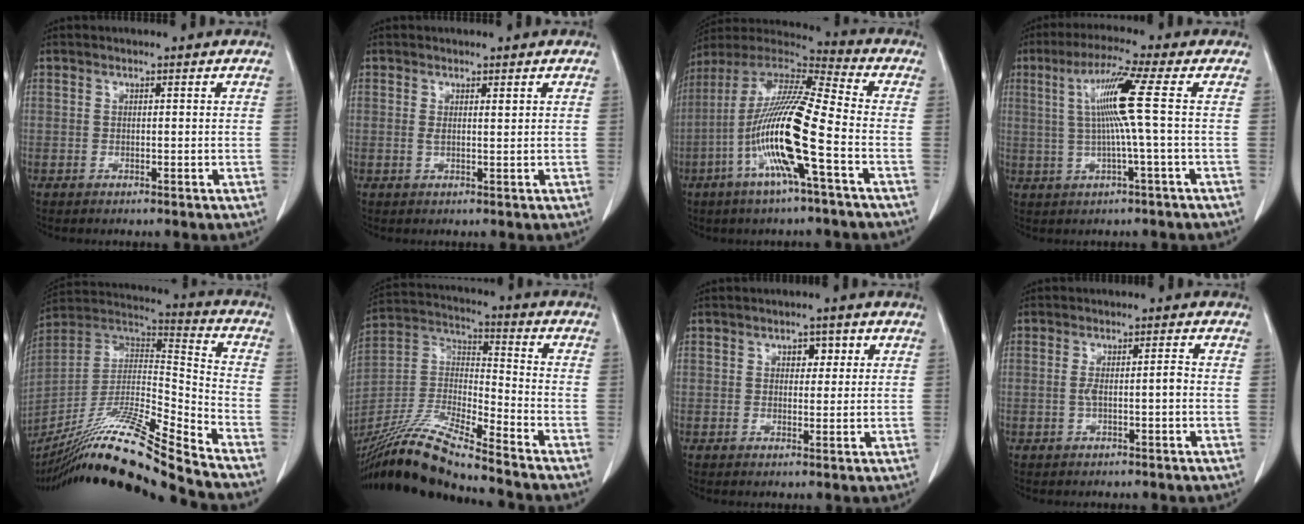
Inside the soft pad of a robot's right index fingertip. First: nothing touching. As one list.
[{"total": 1.1, "force": [0.6, 0.2, 1.0], "torque": [-0.021, 0.001, 0.013]}, {"total": 17.5, "force": [-5.3, 0.7, 16.6], "torque": [-0.333, -0.004, -0.106]}, {"total": 8.2, "force": [1.0, -1.8, 8.0], "torque": [-0.153, 0.011, 0.027]}, {"total": 21.8, "force": [-18.2, -1.8, 11.9], "torque": [-0.238, -0.009, -0.335]}, {"total": 17.9, "force": [-15.9, 0.1, 8.3], "torque": [-0.180, -0.008, -0.299]}, {"total": 2.5, "force": [1.0, 1.6, 1.7], "torque": [-0.019, 0.007, 0.012]}, {"total": 2.7, "force": [-0.5, 0.4, 2.6], "torque": [-0.048, 0.008, -0.004]}]